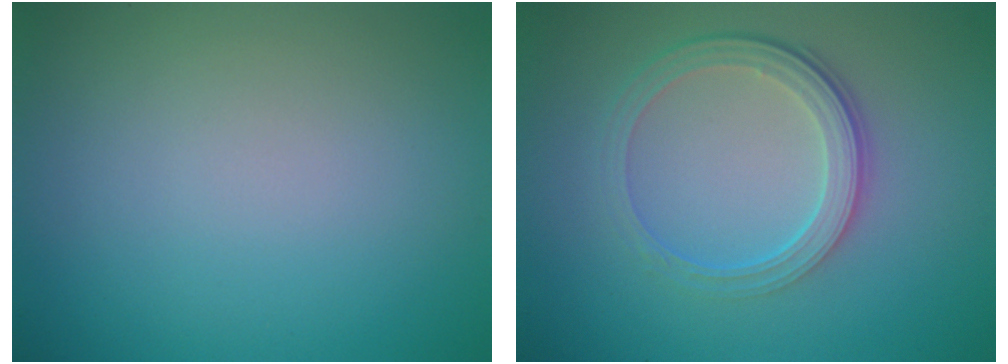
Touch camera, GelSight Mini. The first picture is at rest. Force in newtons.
{"total": 4.2, "press": 2.9, "slide": 3.0}